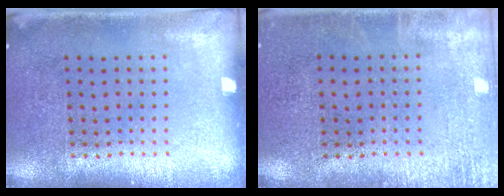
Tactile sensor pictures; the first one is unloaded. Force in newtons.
{"total": 1.5, "press": 1.5, "slide": 0.2}